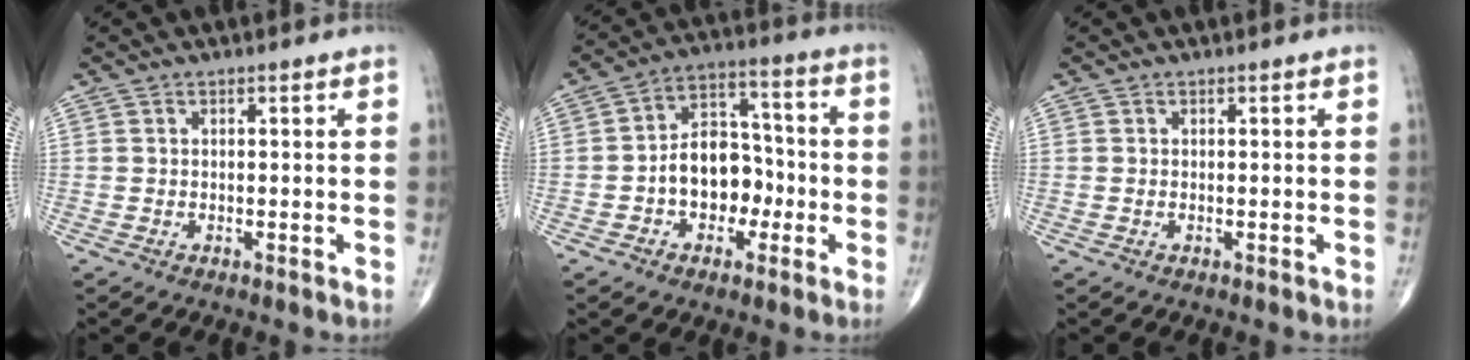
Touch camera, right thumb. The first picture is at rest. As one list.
[{"total": 10.6, "force": [-2.4, 7.6, 7.0], "torque": [-0.071, 0.043, -0.048]}, {"total": 0.0}]